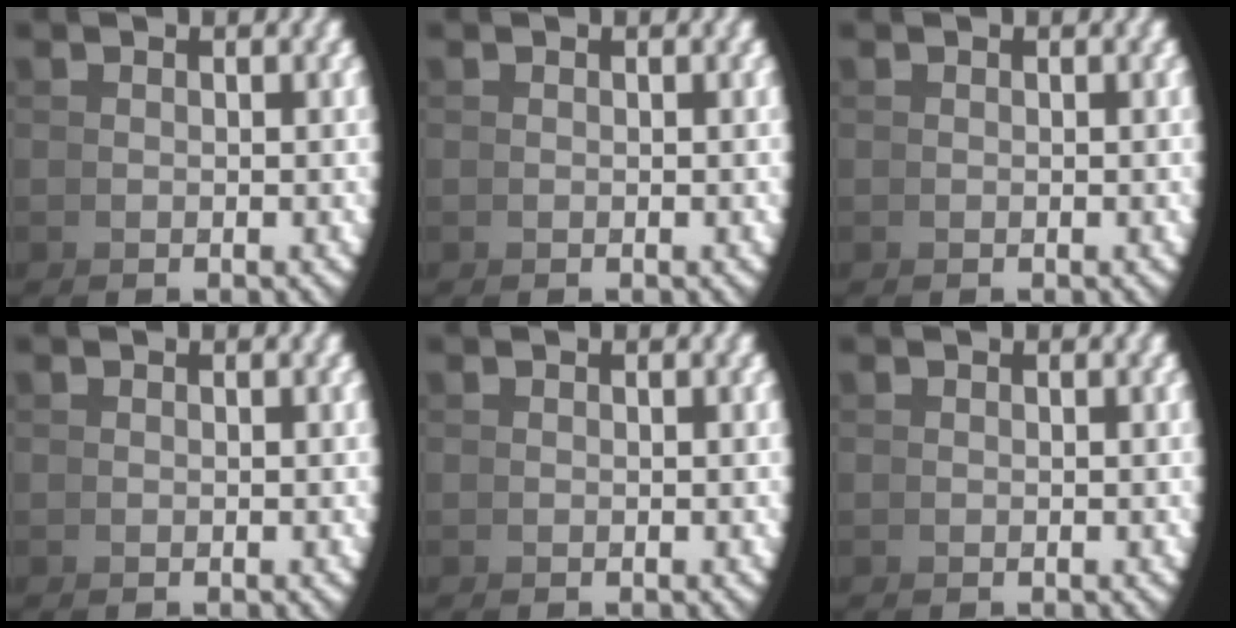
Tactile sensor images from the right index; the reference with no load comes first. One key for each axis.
{"total": 0.0}
{"total": 0.0}
{"total": 0.0}
{"total": 0.0}
{"total": 0.0}